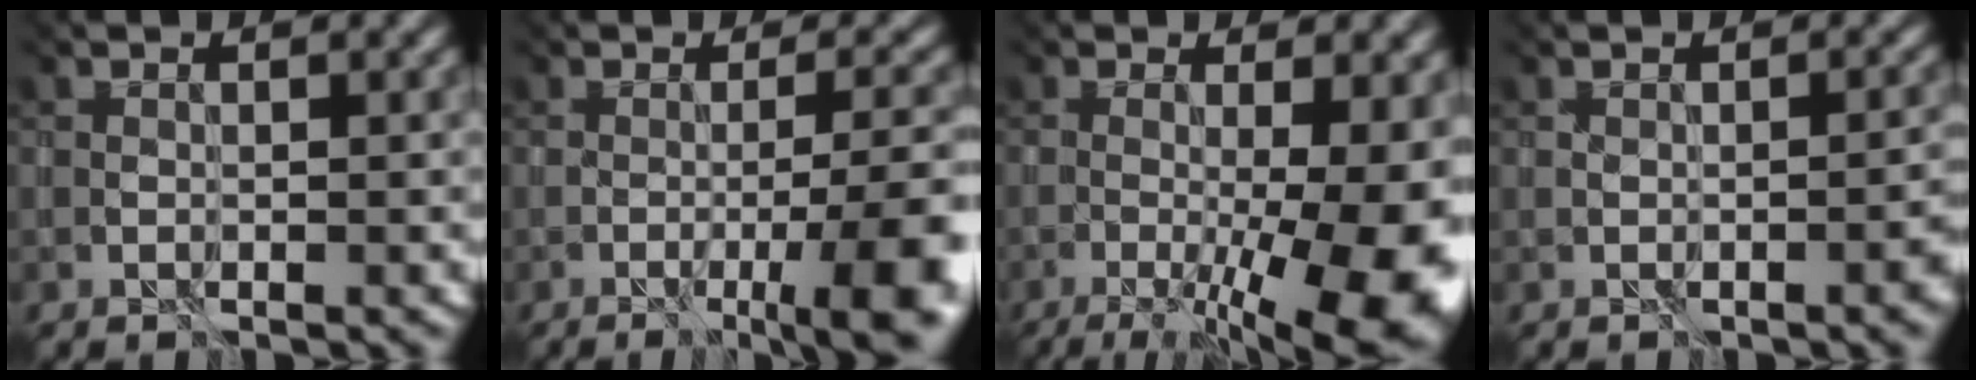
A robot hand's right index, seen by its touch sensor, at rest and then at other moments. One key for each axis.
{"total": 7.3, "fx": -3.9, "fy": 0.8, "fz": 6.2, "tx": -0.081, "ty": -0.006, "tz": -0.033}
{"total": 16.1, "fx": -4.6, "fy": 6.1, "fz": 14.1, "tx": -0.172, "ty": -0.006, "tz": -0.041}
{"total": 2.1, "fx": -1.2, "fy": 0.2, "fz": 1.7, "tx": 0.006, "ty": 0.005, "tz": -0.002}